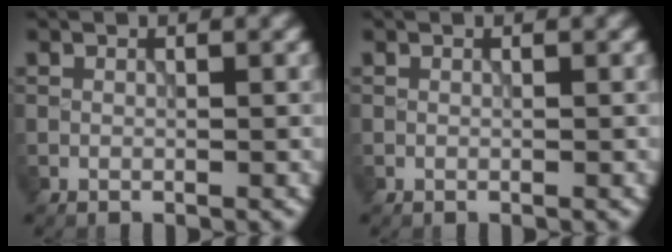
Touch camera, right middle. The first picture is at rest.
{"total": 0.0}